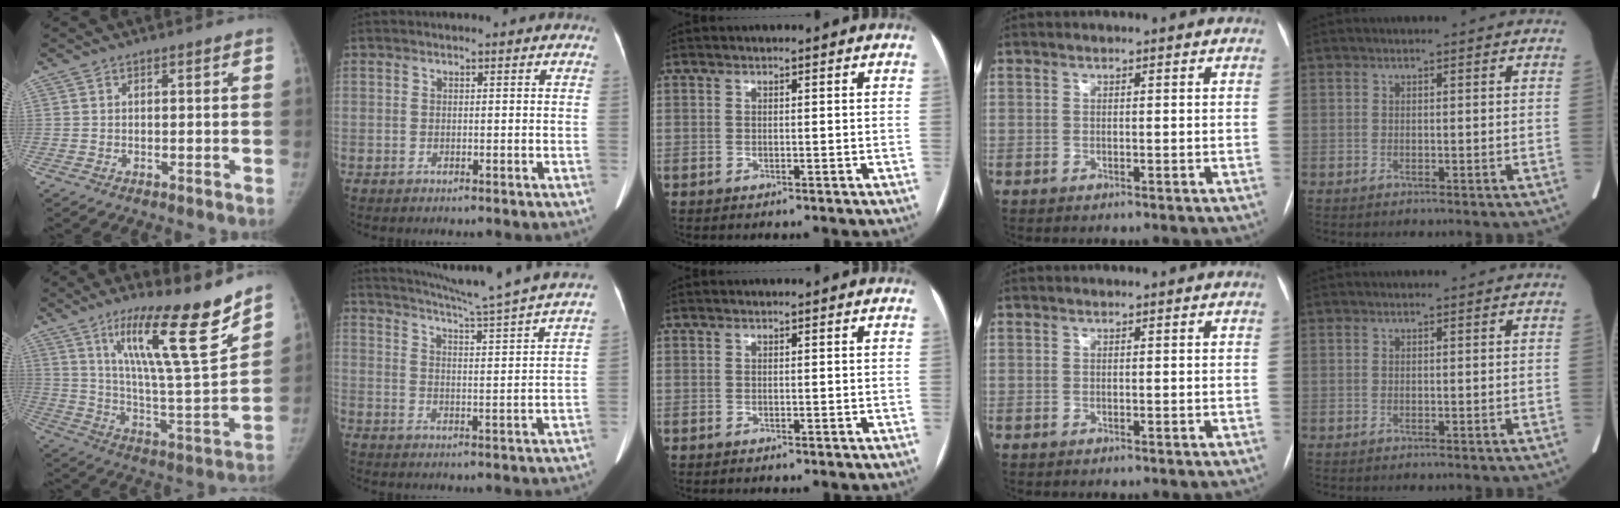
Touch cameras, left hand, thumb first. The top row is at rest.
{"thumb": {"total": 20.4, "force": [13.4, 2.7, 15.2], "torque": [-0.216, -0.083, 0.226]}, "index": {"total": 21.1, "force": [18.9, -2.3, 9.1], "torque": [-0.157, -0.052, 0.244]}}